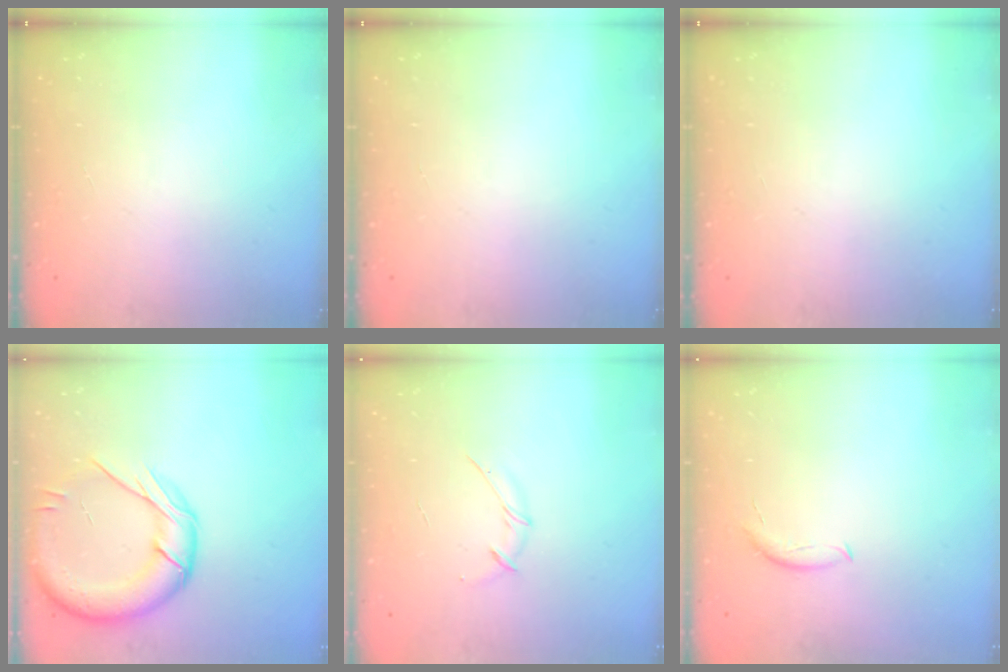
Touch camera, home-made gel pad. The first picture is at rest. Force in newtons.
{"total": 0.0}
{"total": 0.0}
{"total": 17.8, "press": 17.7, "slide": 1.7}
{"total": 3.8, "press": 3.7, "slide": 0.9}
{"total": 6.0, "press": 5.9, "slide": 0.4}